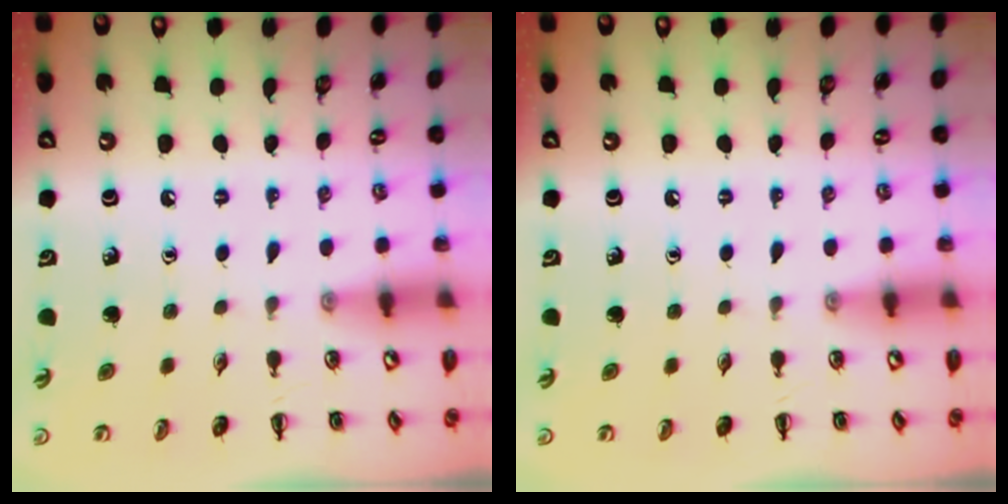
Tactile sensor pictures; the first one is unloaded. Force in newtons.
{"total": 0.0}